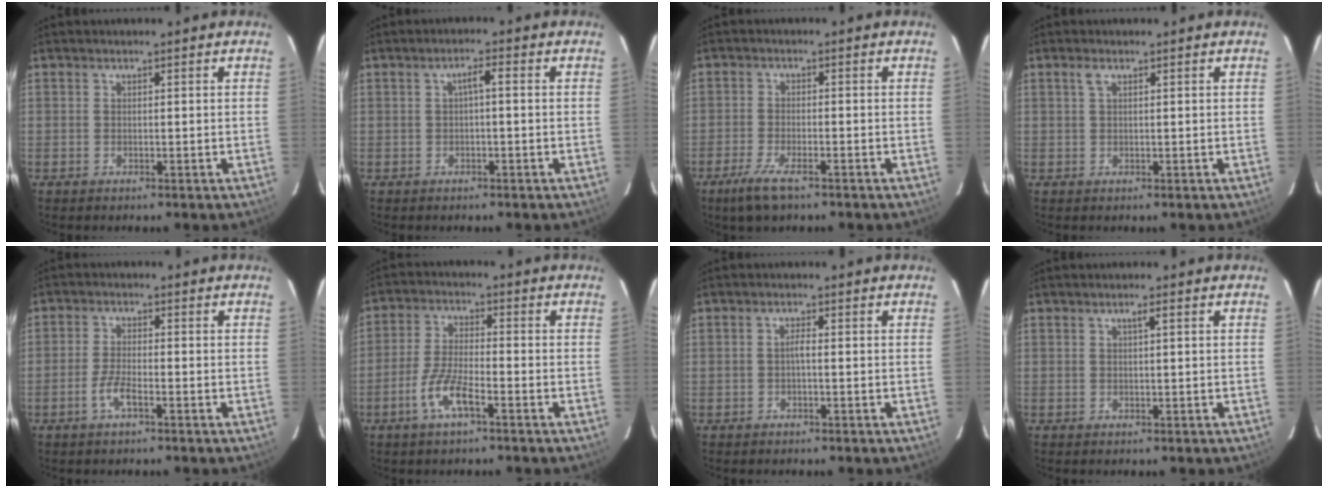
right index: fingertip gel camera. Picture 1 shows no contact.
{"total": 2.0, "force": [-0.1, 0.3, 2.0], "torque": [-0.038, 0.010, 0.000]}
{"total": 6.2, "force": [-4.2, 1.7, 4.1], "torque": [-0.106, -0.013, -0.080]}
{"total": 1.2, "force": [0.6, 0.4, 0.9], "torque": [-0.021, 0.005, 0.011]}
{"total": 3.7, "force": [-2.1, 0.8, 2.9], "torque": [-0.068, -0.001, -0.044]}
{"total": 7.0, "force": [-3.9, 1.5, 5.6], "torque": [-0.123, -0.002, -0.078]}
{"total": 1.1, "force": [-0.4, 0.1, 1.0], "torque": [-0.019, 0.006, -0.008]}
{"total": 1.1, "force": [0.4, -0.1, 1.0], "torque": [-0.018, 0.005, 0.008]}